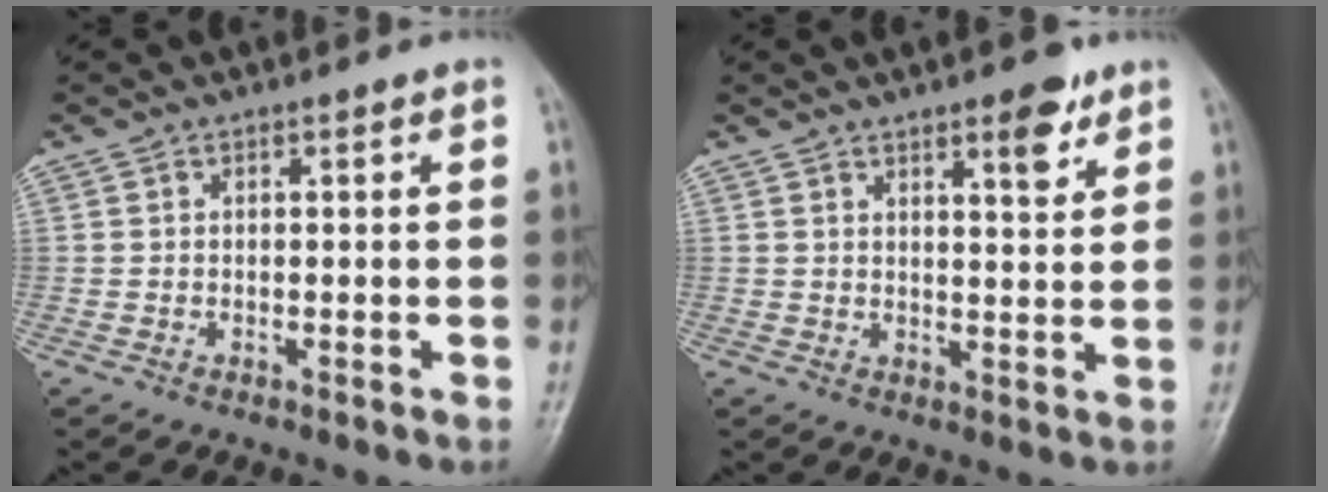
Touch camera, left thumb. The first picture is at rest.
{"total": 5.8, "force": [3.7, 1.7, 4.2], "torque": [-0.048, -0.021, 0.051]}